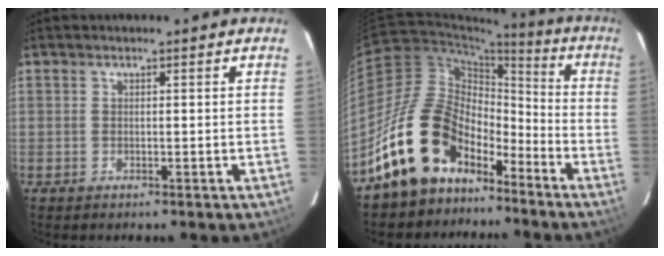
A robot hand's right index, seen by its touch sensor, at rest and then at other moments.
{"total": 16.2, "force": [-11.1, 9.5, 7.0], "torque": [-0.135, 0.024, -0.187]}